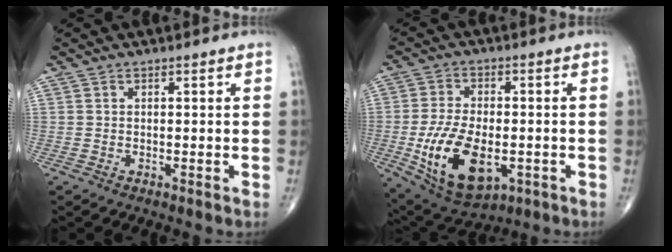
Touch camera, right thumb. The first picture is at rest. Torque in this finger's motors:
{"motor_torque": [-0.14, 1.11, 0.84, 0.61, 0.42]}